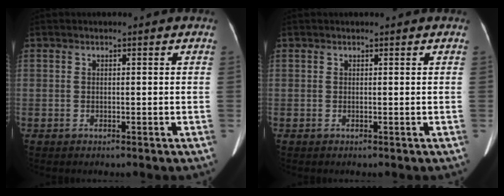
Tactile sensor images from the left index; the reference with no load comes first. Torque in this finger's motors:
{"motor_torque": [0.00, 0.00, 0.00, 0.00]}